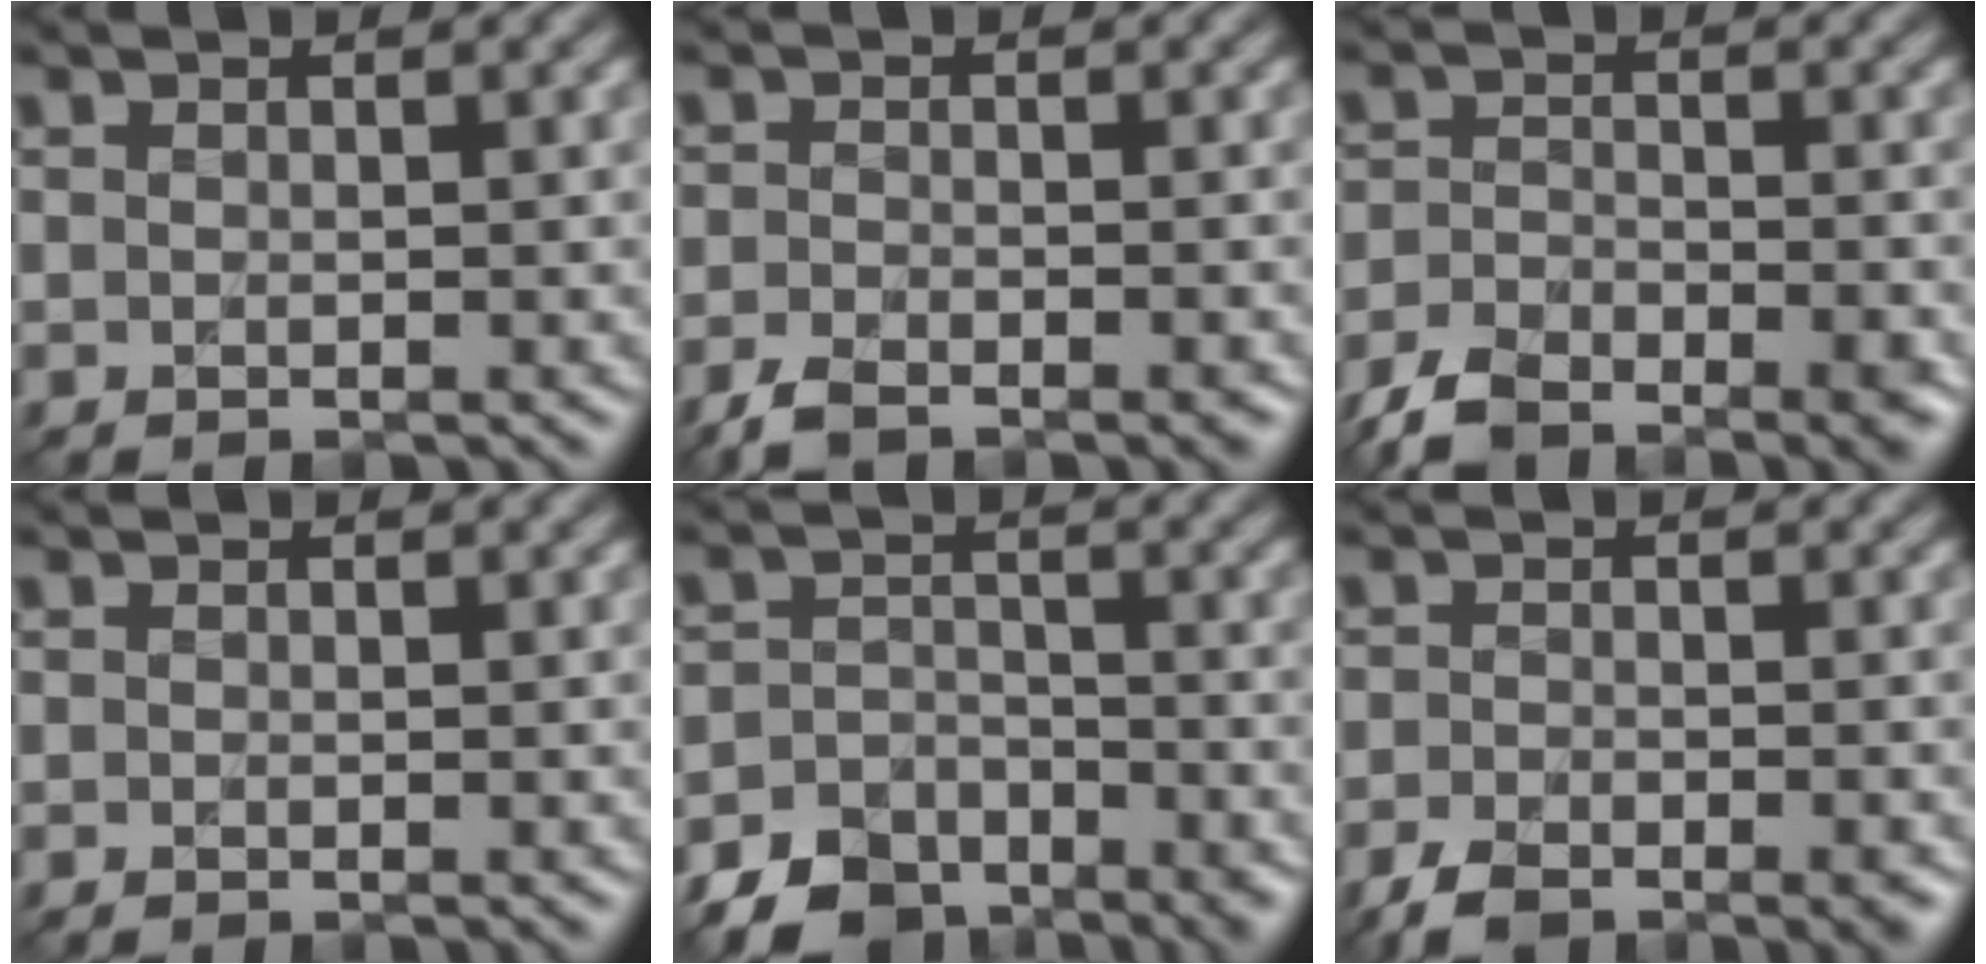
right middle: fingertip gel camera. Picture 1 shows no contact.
{"total": 4.0, "force": [-3.0, 1.4, 2.2], "torque": [-0.035, -0.006, -0.059]}
{"total": 7.0, "force": [-5.5, 2.6, 3.5], "torque": [-0.058, -0.022, -0.100]}
{"total": 0.5, "force": [-0.3, 0.1, 0.4], "torque": [-0.004, -0.002, -0.004]}
{"total": 7.1, "force": [-5.8, 3.5, 2.0], "torque": [-0.027, -0.017, -0.092]}
{"total": 5.2, "force": [-3.7, 2.0, 3.0], "torque": [-0.046, -0.010, -0.066]}